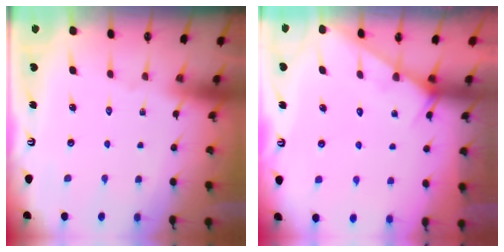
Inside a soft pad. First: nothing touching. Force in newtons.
{"total": 5.5, "press": 5.5, "slide": 0.4}